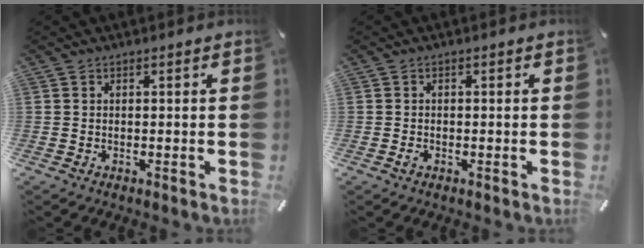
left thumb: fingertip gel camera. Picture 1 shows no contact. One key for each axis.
{"total": 1.0, "fx": -0.4, "fy": 0.7, "fz": 0.7, "tx": -0.012, "ty": -0.001, "tz": -0.008}